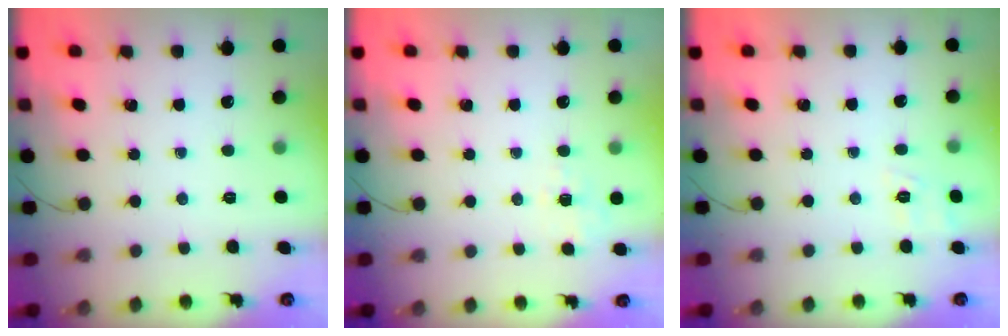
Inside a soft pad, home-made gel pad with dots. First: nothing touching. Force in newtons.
{"total": 1.9, "press": 1.1, "slide": 1.6}
{"total": 3.0, "press": 2.4, "slide": 1.8}